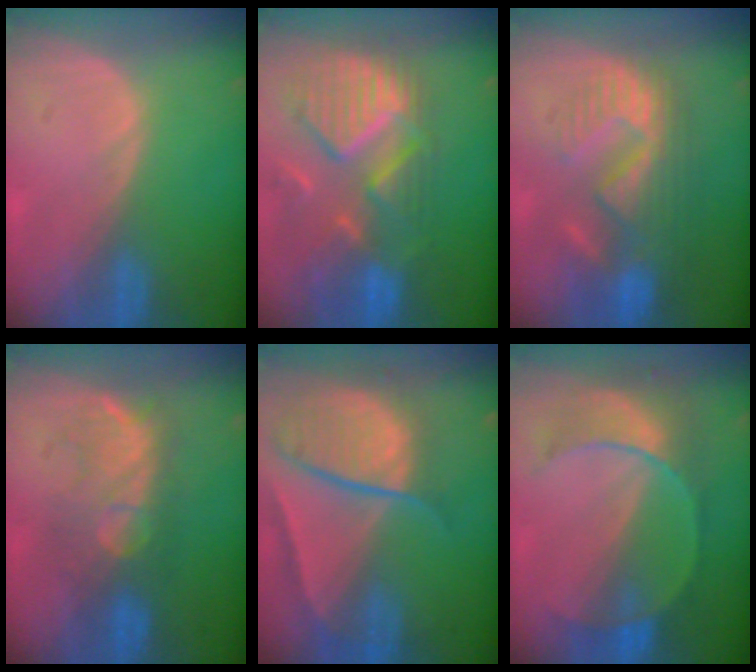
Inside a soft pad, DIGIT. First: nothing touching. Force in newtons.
{"total": 12.3, "press": 10.6, "slide": 6.2}
{"total": 10.9, "press": 9.6, "slide": 5.1}
{"total": 8.0, "press": 7.9, "slide": 0.7}
{"total": 10.6, "press": 8.9, "slide": 5.8}
{"total": 7.7, "press": 7.7, "slide": 0.7}